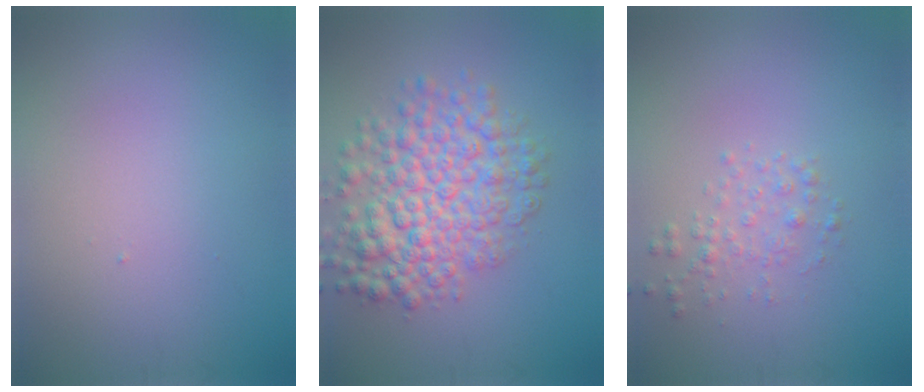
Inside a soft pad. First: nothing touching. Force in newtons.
{"total": 7.6, "press": 7.6, "slide": 0.2}
{"total": 1.6, "press": 1.6, "slide": 0.0}